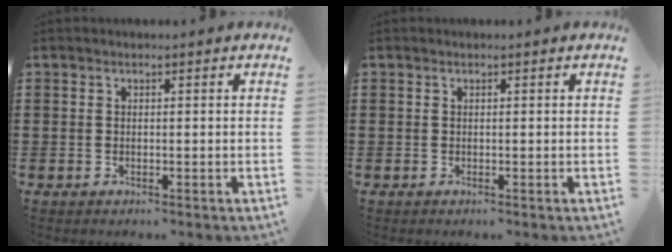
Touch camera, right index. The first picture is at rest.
{"total": 0.0}